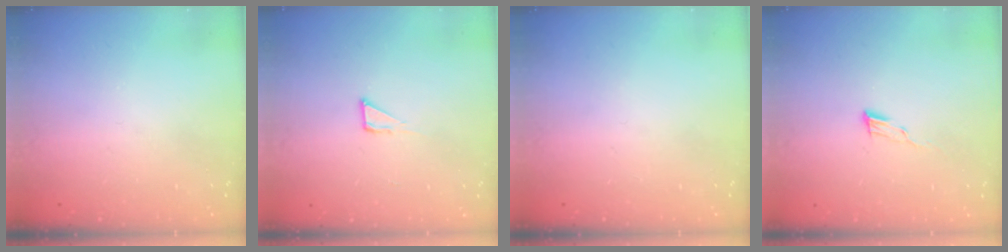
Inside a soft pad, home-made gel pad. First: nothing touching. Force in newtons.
{"total": 2.8, "press": 2.8, "slide": 0.2}
{"total": 0.0}
{"total": 4.6, "press": 4.6, "slide": 0.4}